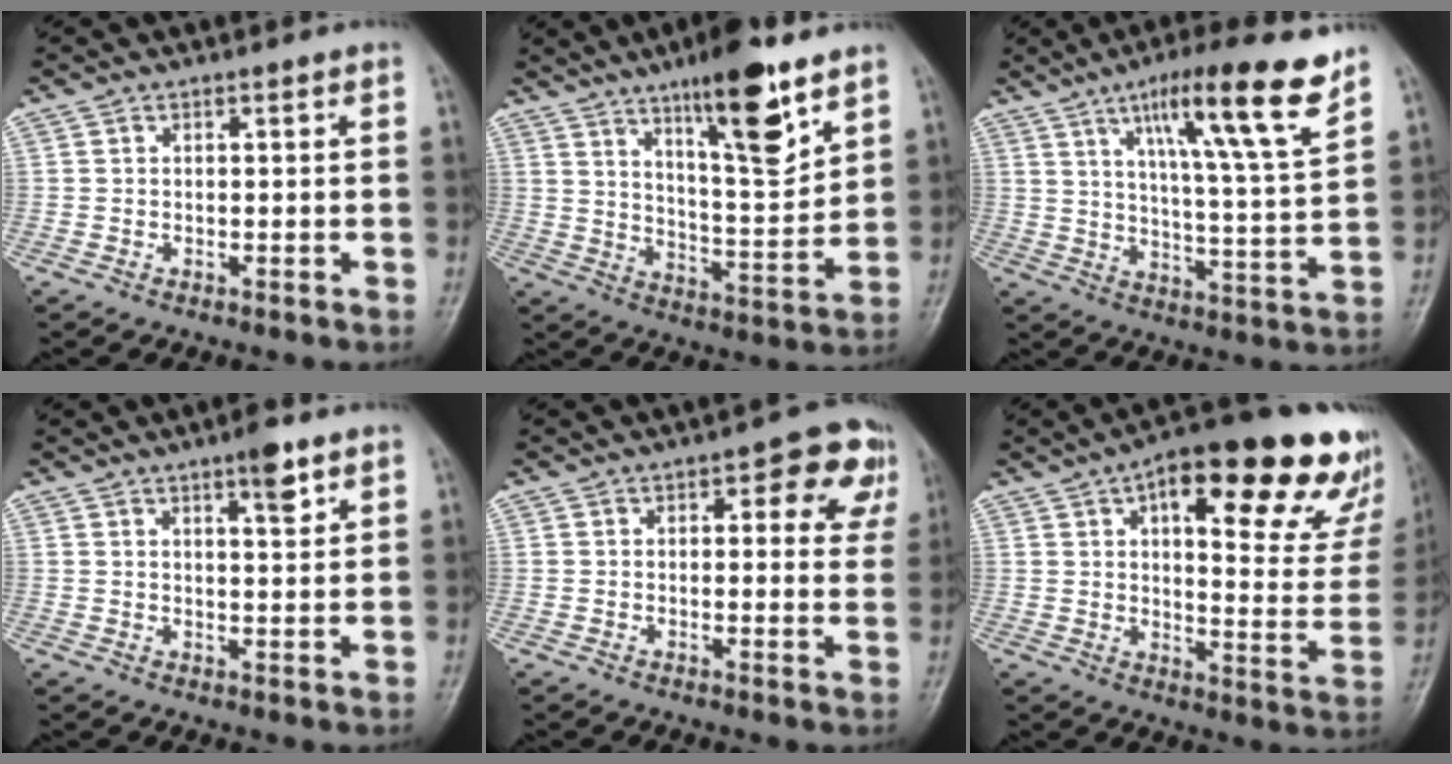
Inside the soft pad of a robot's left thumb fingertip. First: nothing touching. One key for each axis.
{"total": 15.6, "fx": 9.6, "fy": 3.6, "fz": 11.7, "tx": -0.165, "ty": -0.059, "tz": 0.160}
{"total": 16.9, "fx": 10.1, "fy": 1.7, "fz": 13.4, "tx": -0.202, "ty": -0.047, "tz": 0.160}
{"total": 4.8, "fx": 2.9, "fy": 1.2, "fz": 3.6, "tx": -0.047, "ty": -0.017, "tz": 0.043}
{"total": 9.8, "fx": 4.2, "fy": 4.6, "fz": 7.6, "tx": -0.040, "ty": -0.005, "tz": 0.038}
{"total": 27.3, "fx": 15.2, "fy": 9.8, "fz": 20.5, "tx": -0.234, "ty": -0.033, "tz": 0.197}